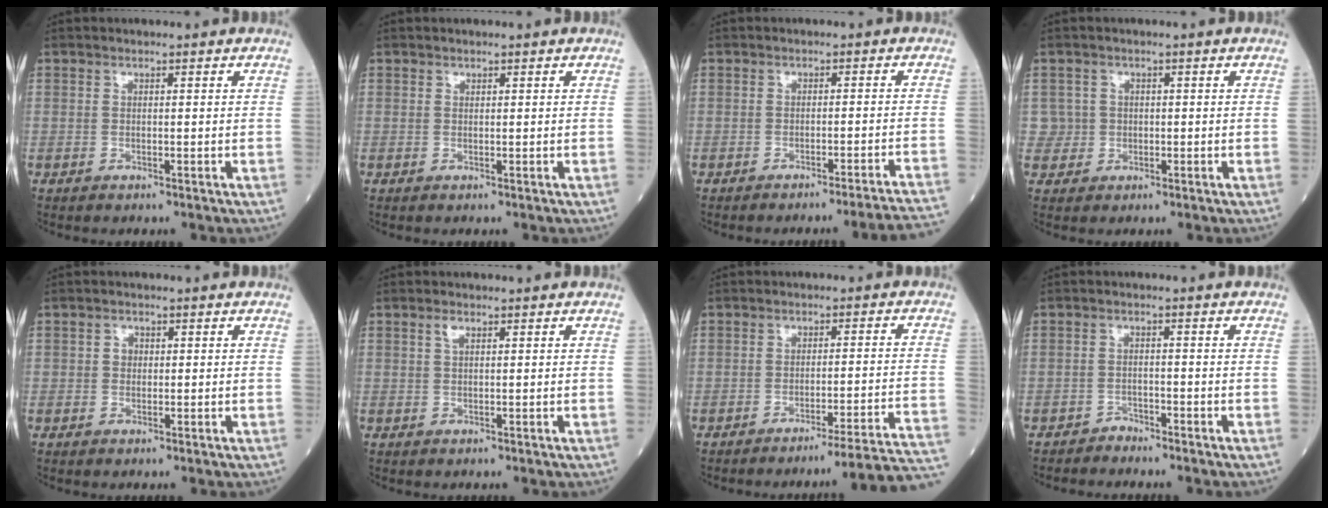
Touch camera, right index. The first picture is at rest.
{"total": 0.0}
{"total": 10.5, "force": [-9.7, -2.6, 2.8], "torque": [-0.005, -0.020, -0.116]}
{"total": 2.4, "force": [0.1, 2.4, -0.4], "torque": [0.019, 0.007, -0.002]}
{"total": 1.4, "force": [0.2, 1.2, 0.7], "torque": [-0.010, 0.003, 0.002]}
{"total": 1.2, "force": [0.7, 0.5, 0.9], "torque": [-0.019, 0.004, 0.013]}
{"total": 12.4, "force": [-10.8, -2.5, 5.5], "torque": [-0.019, -0.001, -0.134]}
{"total": 1.5, "force": [-1.4, 0.3, -0.3], "torque": [0.010, 0.000, -0.025]}